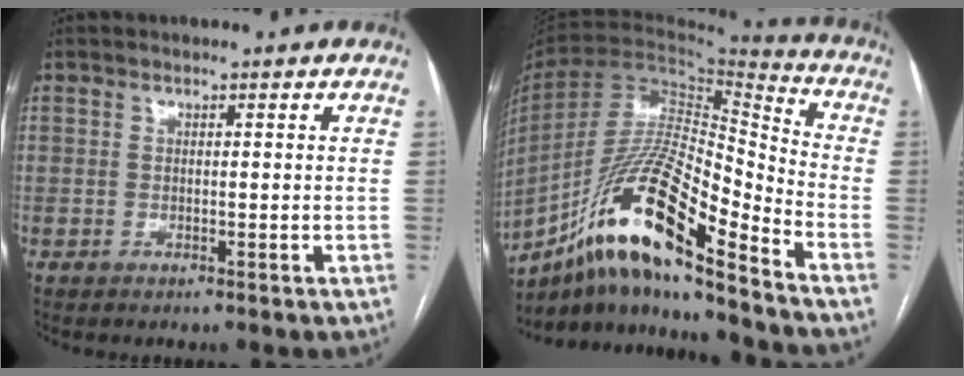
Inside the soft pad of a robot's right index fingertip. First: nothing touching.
{"total": 19.8, "force": [-12.3, 2.4, 15.3], "torque": [-0.303, -0.007, -0.223]}